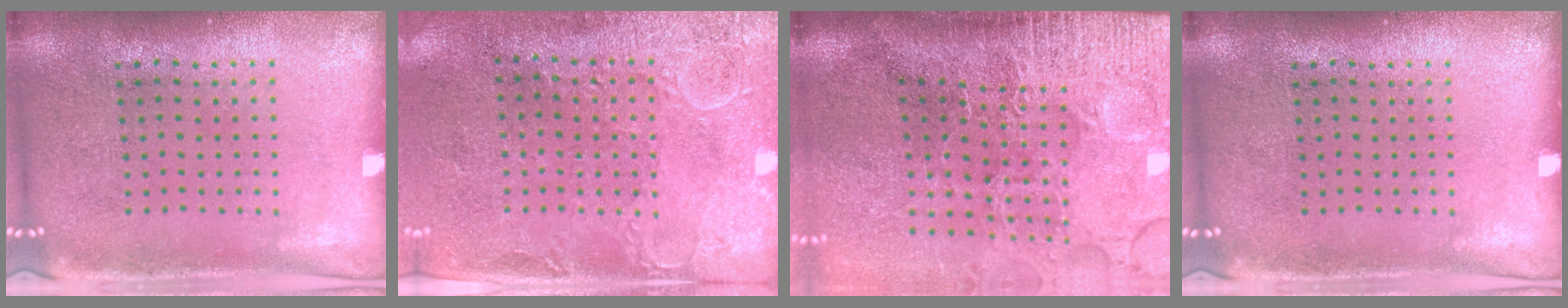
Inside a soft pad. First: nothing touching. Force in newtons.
{"total": 2.9, "press": 2.5, "slide": 1.5}
{"total": 5.0, "press": 4.0, "slide": 2.9}
{"total": 0.0}